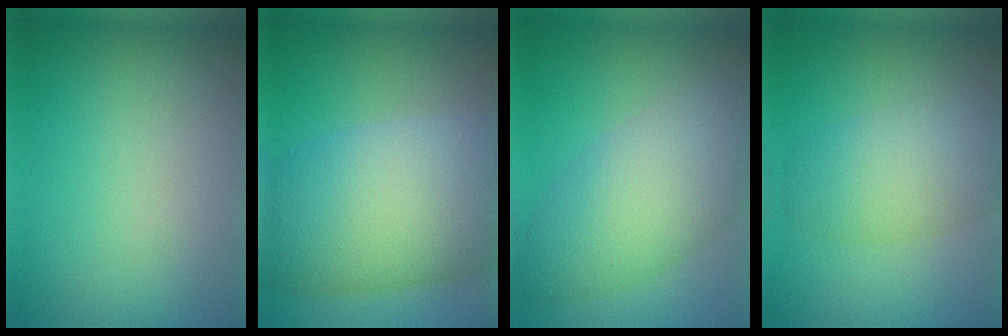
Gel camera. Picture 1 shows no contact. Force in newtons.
{"total": 13.7, "press": 13.7, "slide": 0.5}
{"total": 7.8, "press": 7.8, "slide": 0.6}
{"total": 4.7, "press": 4.7, "slide": 0.2}